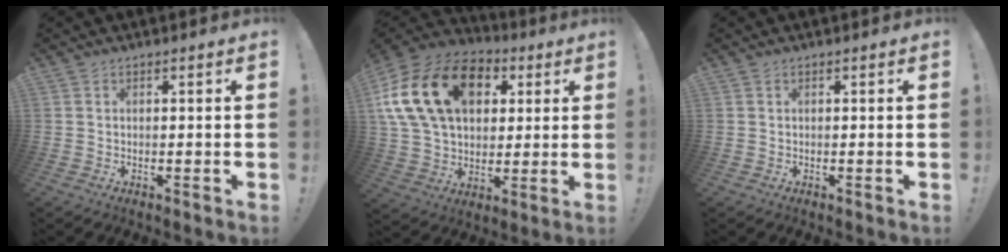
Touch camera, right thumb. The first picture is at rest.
{"total": 23.3, "force": [7.6, 16.0, 15.2], "torque": [-0.265, -0.014, 0.150]}
{"total": 0.0}